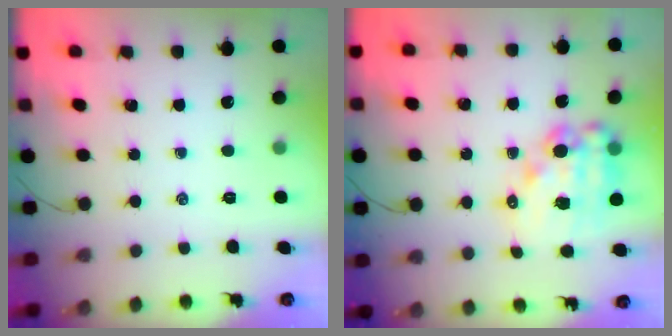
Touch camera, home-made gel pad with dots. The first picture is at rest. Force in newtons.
{"total": 14.8, "press": 14.4, "slide": 3.4}